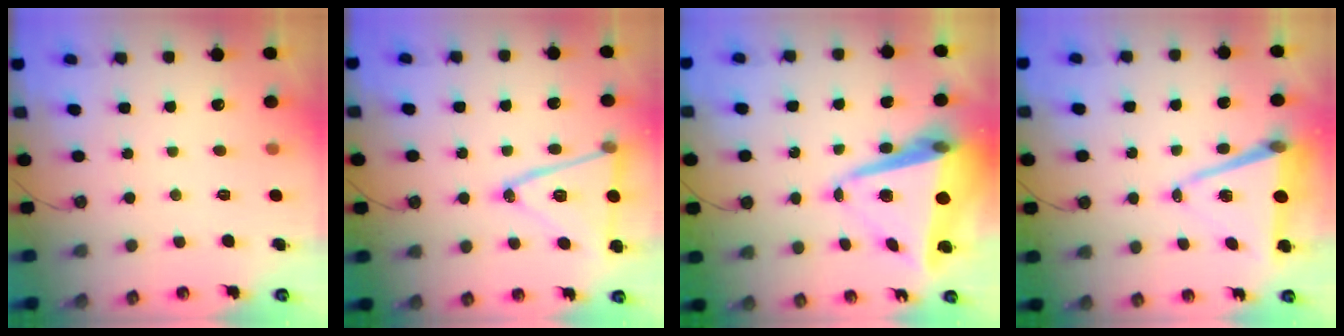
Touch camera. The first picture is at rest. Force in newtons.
{"total": 17.3, "press": 16.9, "slide": 3.6}
{"total": 13.4, "press": 13.3, "slide": 1.4}
{"total": 10.9, "press": 10.2, "slide": 4.0}